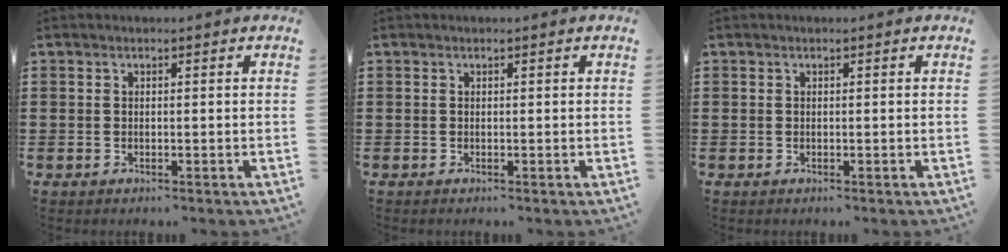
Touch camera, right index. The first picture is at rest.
{"total": 0.0}
{"total": 0.0}